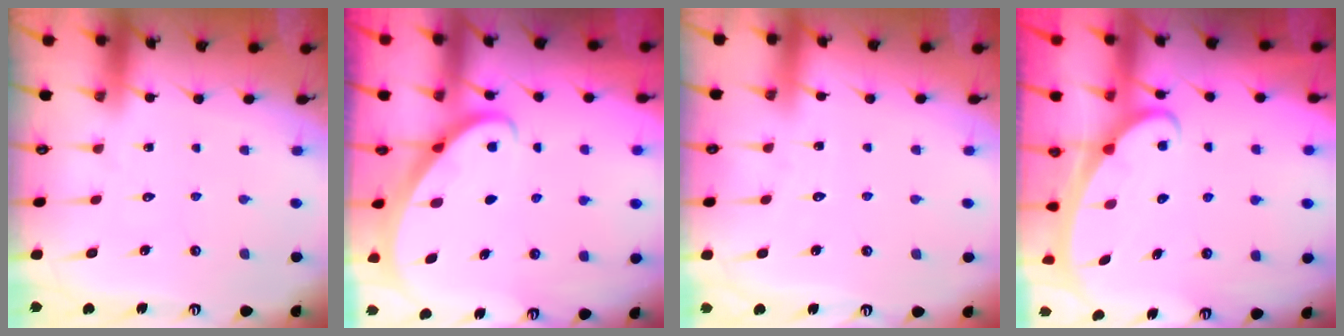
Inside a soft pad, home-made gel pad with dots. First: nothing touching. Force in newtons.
{"total": 2.5, "press": 2.5, "slide": 0.3}
{"total": 1.7, "press": 1.7, "slide": 0.2}
{"total": 2.2, "press": 2.2, "slide": 0.2}